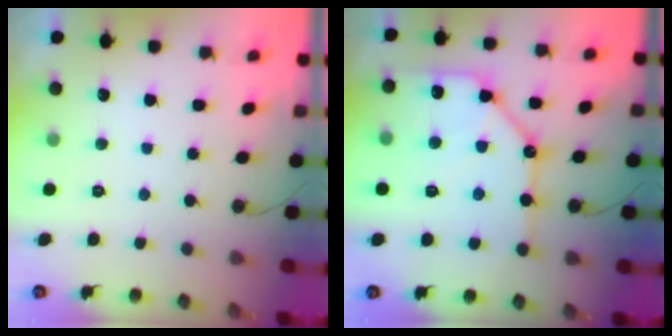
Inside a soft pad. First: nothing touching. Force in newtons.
{"total": 15.7, "press": 15.6, "slide": 1.7}